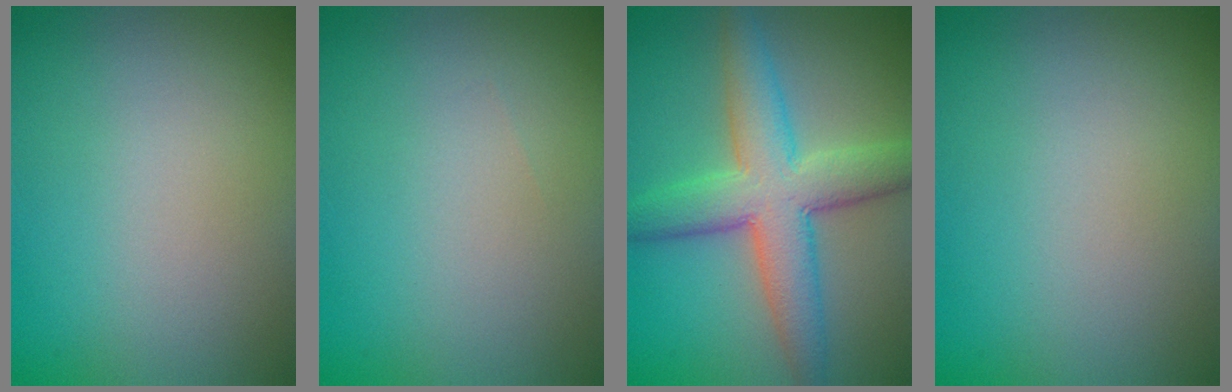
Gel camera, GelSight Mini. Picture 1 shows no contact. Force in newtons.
{"total": 0.0}
{"total": 7.5, "press": 7.5, "slide": 0.6}
{"total": 0.0}